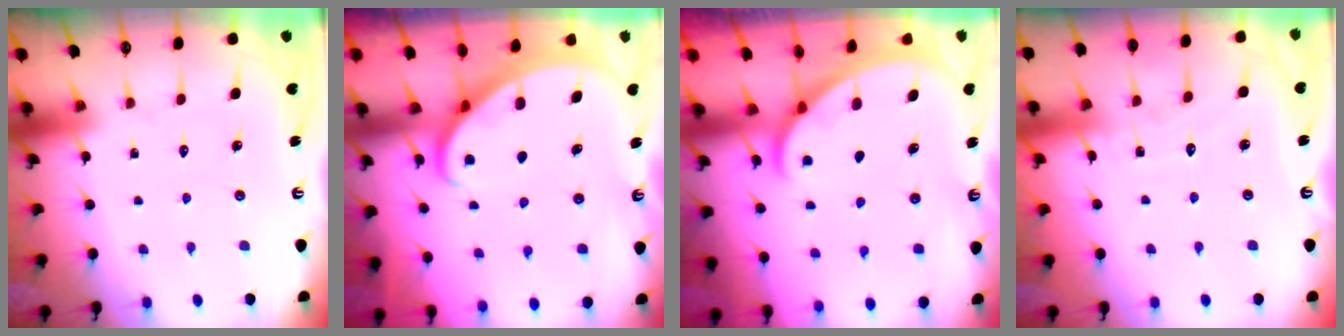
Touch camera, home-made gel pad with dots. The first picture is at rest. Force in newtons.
{"total": 2.2, "press": 2.2, "slide": 0.3}
{"total": 1.5, "press": 1.5, "slide": 0.1}
{"total": 4.3, "press": 4.3, "slide": 0.0}